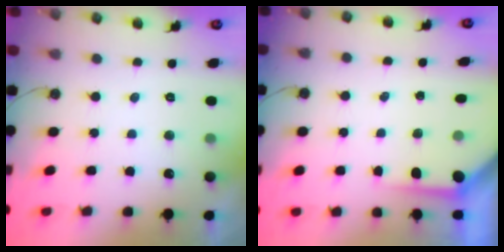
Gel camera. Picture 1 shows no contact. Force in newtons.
{"total": 3.7, "press": 3.7, "slide": 0.4}